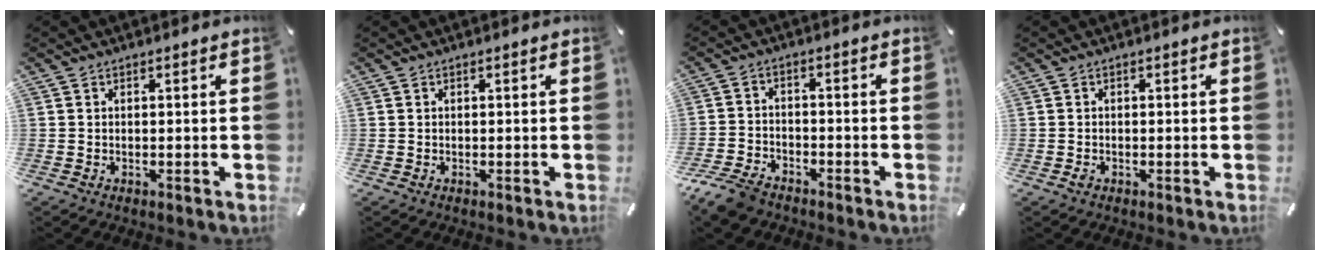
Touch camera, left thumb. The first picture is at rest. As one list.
[{"total": 0.0}, {"total": 6.8, "force": [-5.7, 2.9, 2.3], "torque": [-0.059, 0.021, -0.114]}, {"total": 0.8, "force": [-0.3, 0.6, 0.4], "torque": [-0.006, 0.001, -0.007]}]